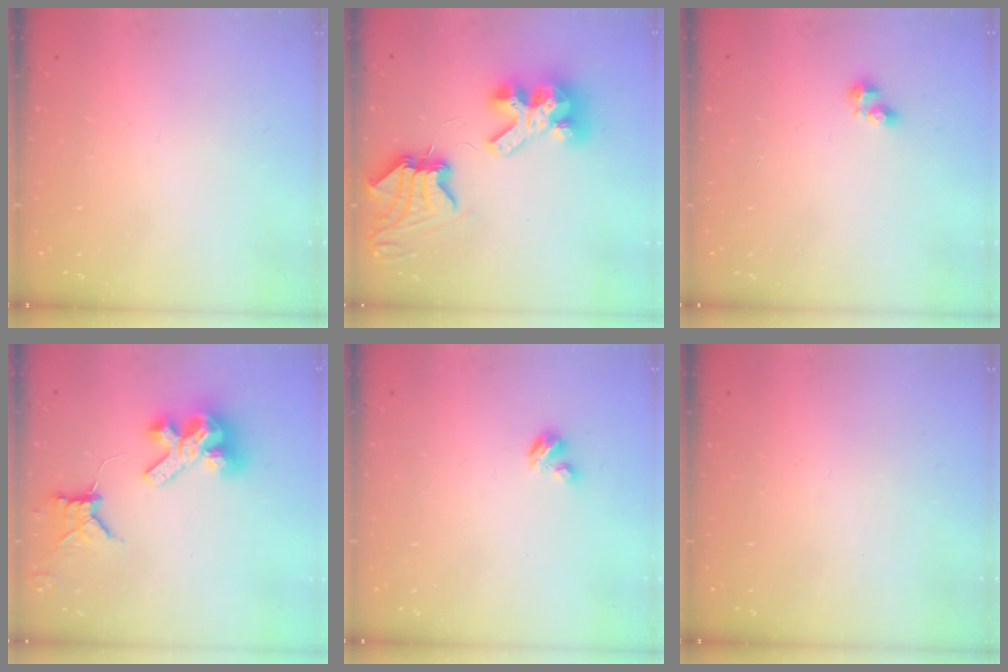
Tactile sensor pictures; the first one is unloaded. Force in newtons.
{"total": 11.4, "press": 11.3, "slide": 1.4}
{"total": 2.9, "press": 2.9, "slide": 0.3}
{"total": 13.3, "press": 13.2, "slide": 1.8}
{"total": 2.9, "press": 2.9, "slide": 0.3}
{"total": 0.0}